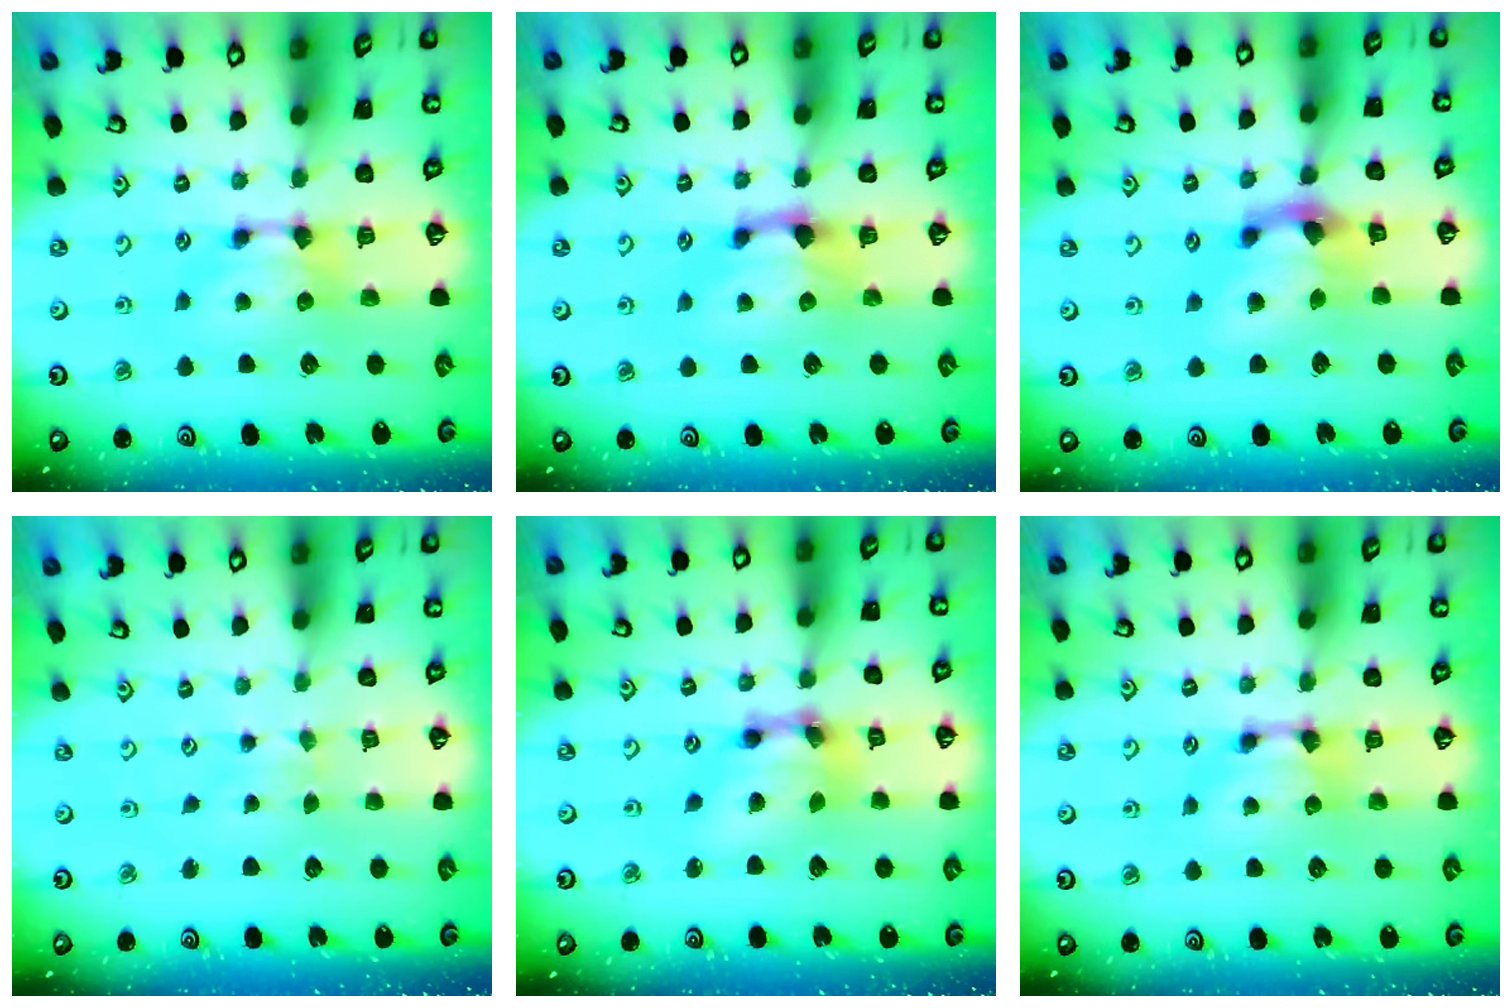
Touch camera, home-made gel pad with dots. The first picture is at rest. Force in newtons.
{"total": 1.2, "press": 0.0, "slide": 1.2}
{"total": 3.7, "press": 3.0, "slide": 2.1}
{"total": 2.0, "press": 2.0, "slide": 0.1}
{"total": 8.4, "press": 7.8, "slide": 2.9}
{"total": 0.6, "press": 0.1, "slide": 0.6}